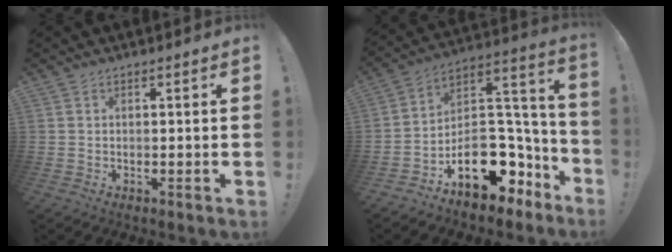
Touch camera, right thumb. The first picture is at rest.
{"total": 18.2, "force": [-7.8, 12.2, 11.0], "torque": [-0.130, 0.042, -0.105]}